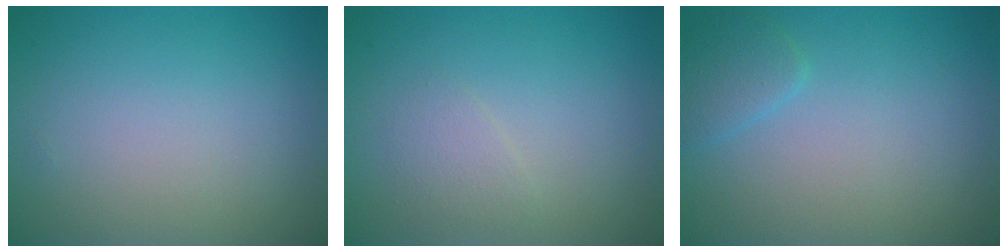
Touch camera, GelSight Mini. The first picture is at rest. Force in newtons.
{"total": 1.3, "press": 1.3, "slide": 0.0}
{"total": 1.6, "press": 1.6, "slide": 0.1}